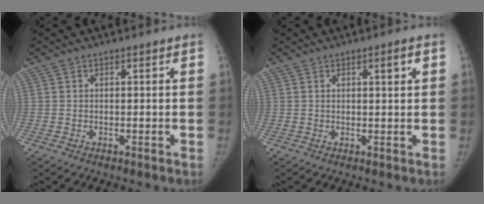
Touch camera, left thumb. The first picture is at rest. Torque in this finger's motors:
{"motor_torque": [-0.10, 0.05, 0.51, 0.01, -0.01]}